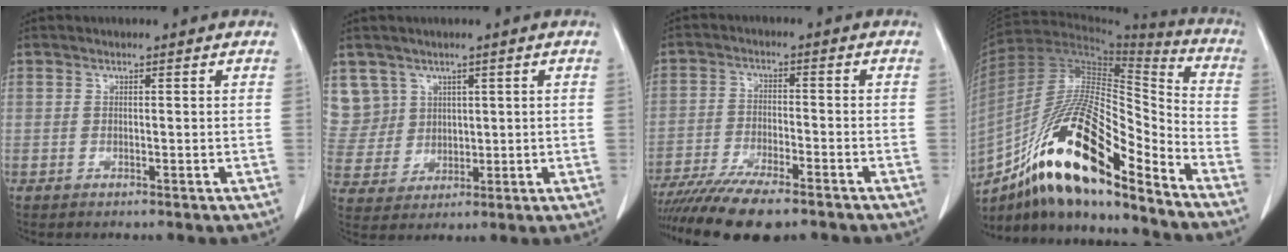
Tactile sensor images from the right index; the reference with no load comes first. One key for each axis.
{"total": 8.6, "fx": 4.2, "fy": 7.5, "fz": 0.0, "tx": -0.009, "ty": 0.027, "tz": 0.102}
{"total": 14.4, "fx": -11.6, "fy": 2.7, "fz": 8.1, "tx": -0.145, "ty": -0.026, "tz": -0.189}
{"total": 22.4, "fx": -13.9, "fy": 4.7, "fz": 16.9, "tx": -0.315, "ty": -0.007, "tz": -0.245}